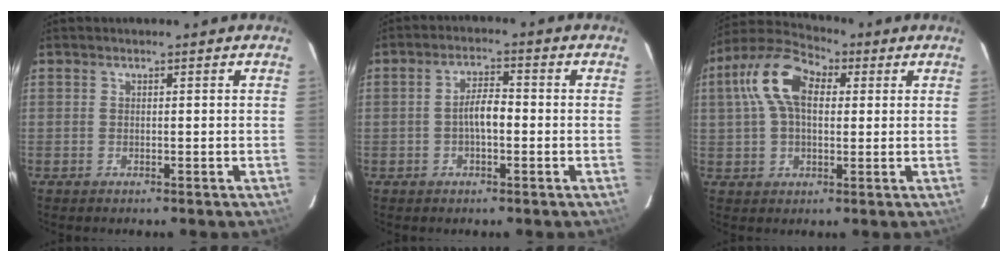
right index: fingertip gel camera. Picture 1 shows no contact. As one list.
[{"total": 4.2, "force": [-0.8, 1.6, 3.8], "torque": [-0.071, 0.011, -0.014]}, {"total": 12.8, "force": [3.0, 7.5, 10.0], "torque": [-0.202, 0.036, 0.045]}]